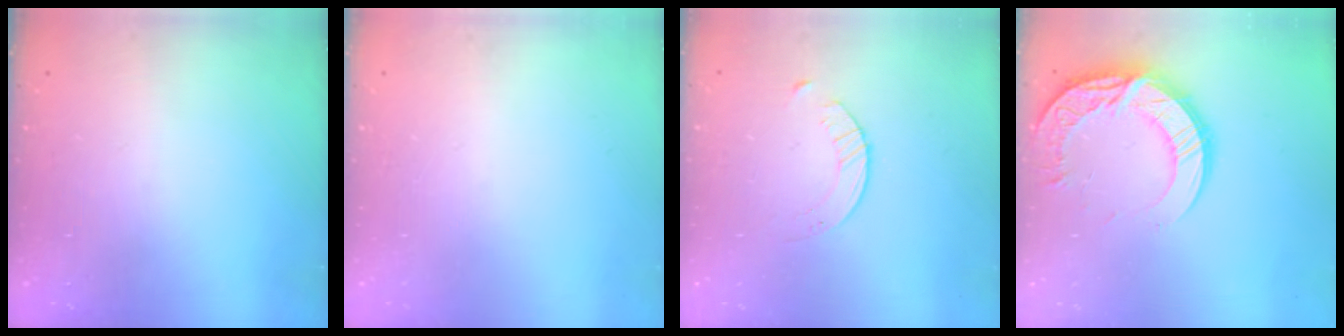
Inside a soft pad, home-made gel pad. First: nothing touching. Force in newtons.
{"total": 0.0}
{"total": 2.1, "press": 2.0, "slide": 0.3}
{"total": 17.2, "press": 17.2, "slide": 0.7}